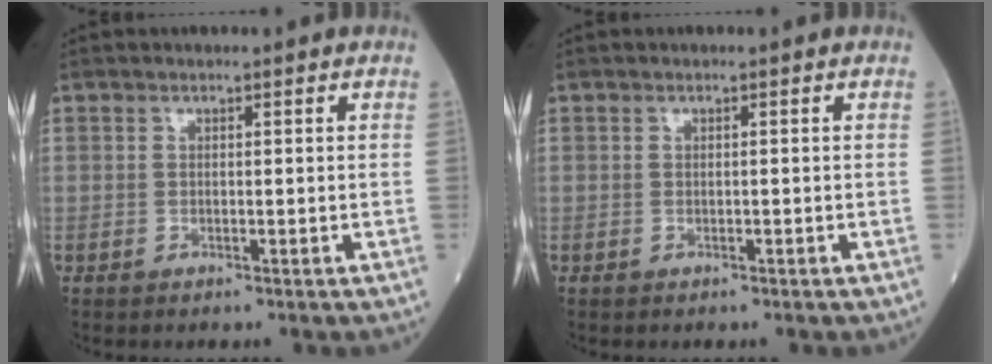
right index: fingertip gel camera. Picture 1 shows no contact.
{"total": 0.0}